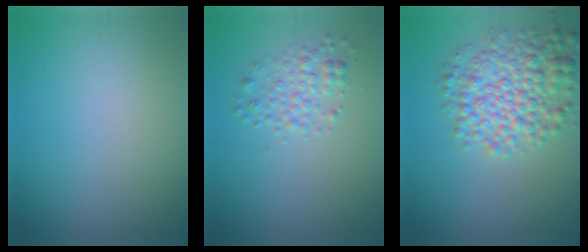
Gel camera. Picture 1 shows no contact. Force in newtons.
{"total": 2.0, "press": 2.0, "slide": 0.1}
{"total": 6.0, "press": 6.0, "slide": 0.2}